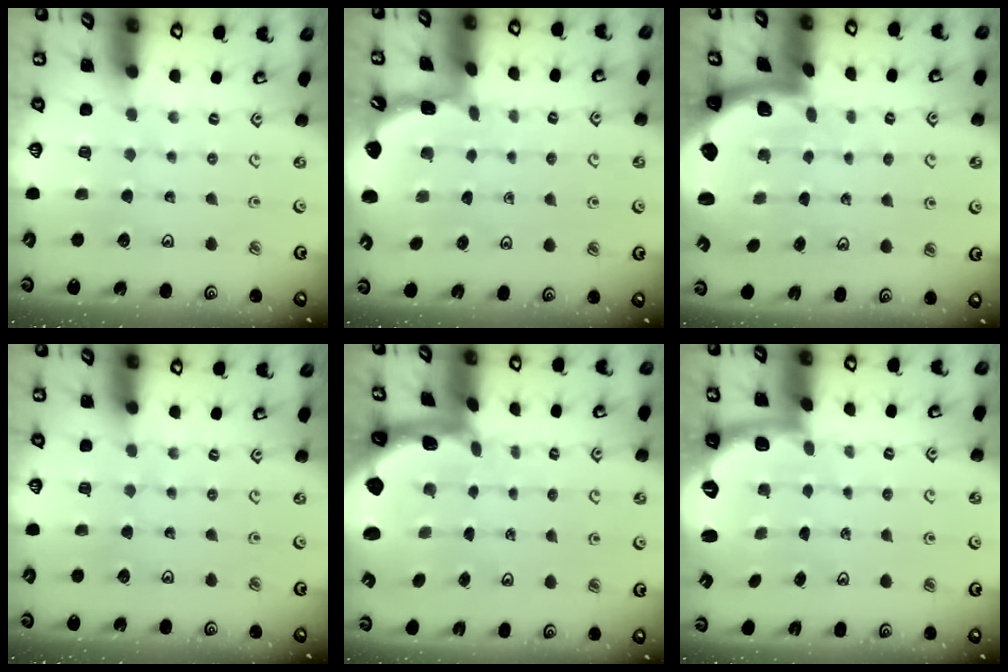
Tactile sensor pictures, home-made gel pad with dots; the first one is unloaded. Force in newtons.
{"total": 1.1, "press": 1.1, "slide": 0.1}
{"total": 1.9, "press": 1.8, "slide": 0.5}
{"total": 0.0}
{"total": 1.9, "press": 1.9, "slide": 0.4}
{"total": 2.5, "press": 2.0, "slide": 1.6}